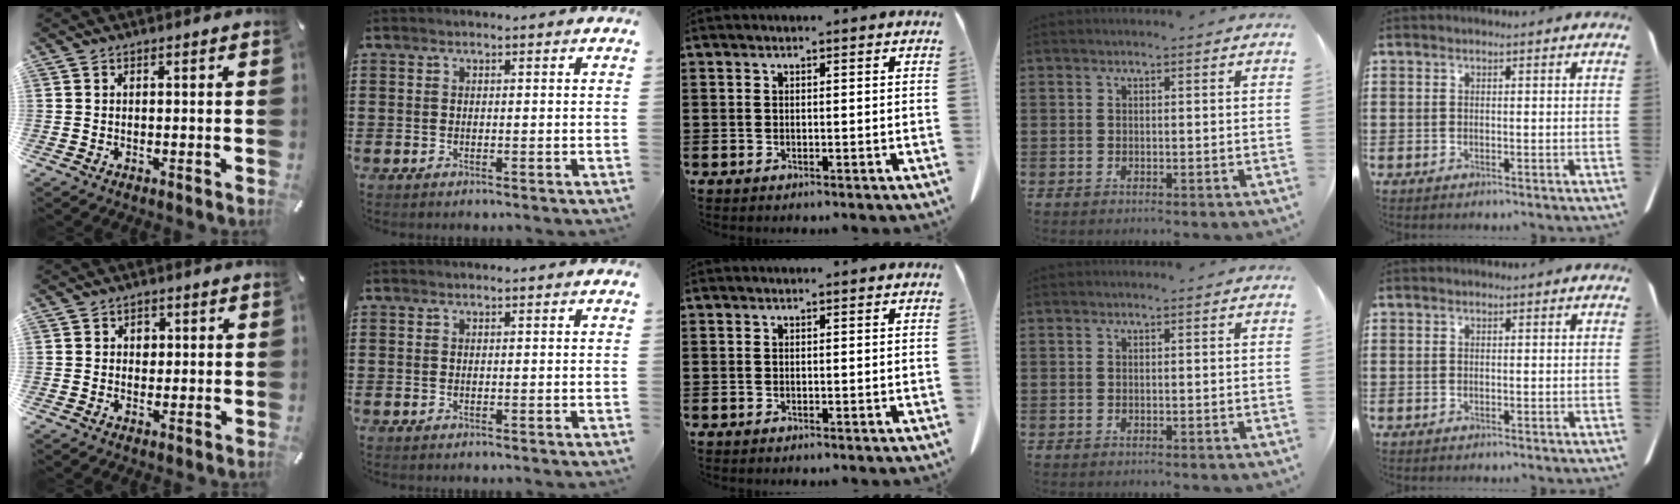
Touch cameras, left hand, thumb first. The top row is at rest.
{"thumb": {"total": 2.4, "force": [0.3, 2.1, 1.0], "torque": [0.001, -0.003, -0.003]}}